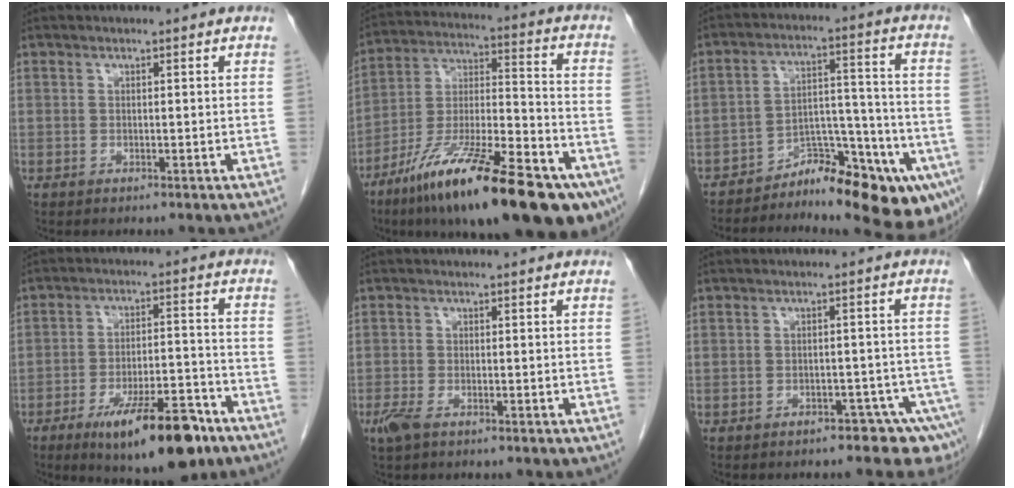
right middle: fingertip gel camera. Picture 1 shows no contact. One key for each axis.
{"total": 27.9, "fx": -17.3, "fy": 6.0, "fz": 21.1, "tx": -0.297, "ty": -0.015, "tz": -0.282}
{"total": 14.1, "fx": -10.1, "fy": 4.9, "fz": 8.6, "tx": -0.089, "ty": 0.056, "tz": -0.152}
{"total": 14.2, "fx": -8.8, "fy": 3.5, "fz": 10.5, "tx": -0.145, "ty": -0.003, "tz": -0.133}
{"total": 2.7, "fx": -1.6, "fy": 1.0, "fz": 1.9, "tx": -0.046, "ty": -0.005, "tz": -0.030}
{"total": 7.5, "fx": -5.8, "fy": 4.0, "fz": 2.7, "tx": -0.014, "ty": 0.010, "tz": -0.070}